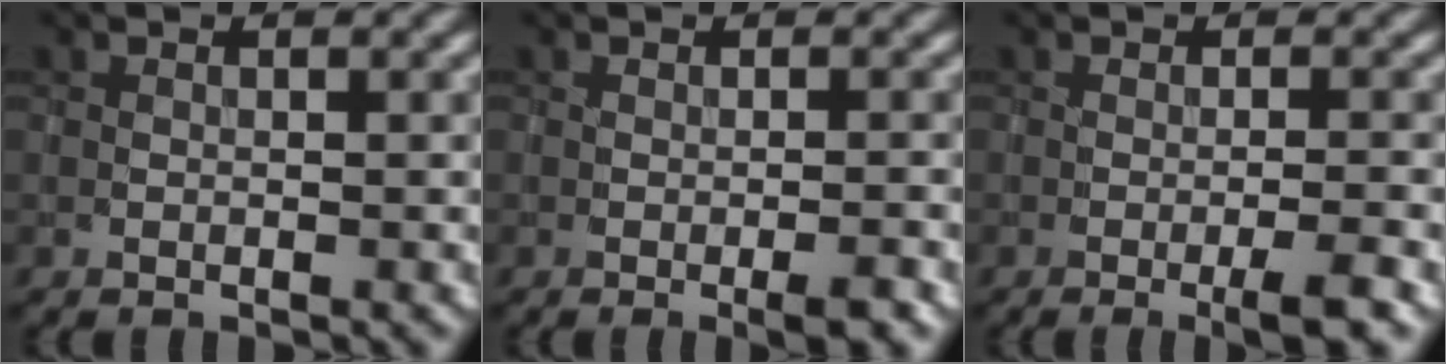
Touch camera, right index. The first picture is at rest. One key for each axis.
{"total": 1.9, "fx": -0.8, "fy": 0.2, "fz": 1.7, "tx": -0.027, "ty": -0.001, "tz": -0.015}
{"total": 2.8, "fx": -1.2, "fy": 0.4, "fz": 2.5, "tx": -0.037, "ty": 0.000, "tz": -0.024}